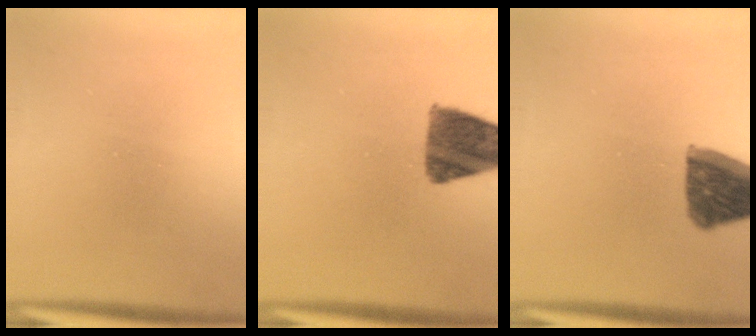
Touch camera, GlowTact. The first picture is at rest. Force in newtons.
{"total": 11.0}
{"total": 12.9}